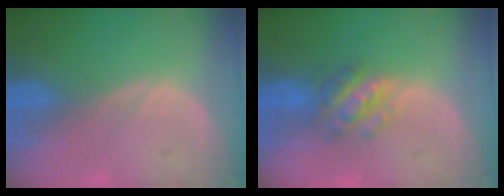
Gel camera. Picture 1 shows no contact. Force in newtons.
{"total": 5.7, "press": 5.1, "slide": 2.6}